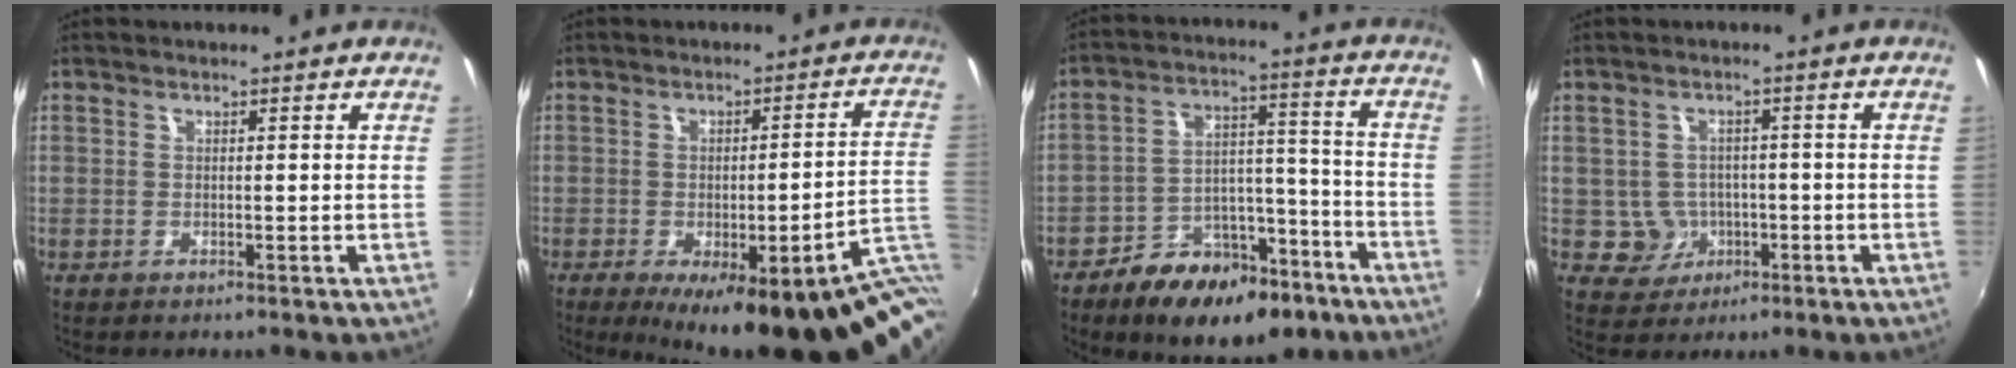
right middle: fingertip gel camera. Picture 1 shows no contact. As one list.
[{"total": 22.1, "force": [-10.8, 5.2, 18.6], "torque": [-0.221, -0.028, -0.122]}, {"total": 16.0, "force": [-10.4, 8.6, 8.4], "torque": [-0.146, 0.025, -0.146]}, {"total": 4.6, "force": [-1.2, 4.4, 0.7], "torque": [-0.026, 0.012, -0.006]}]